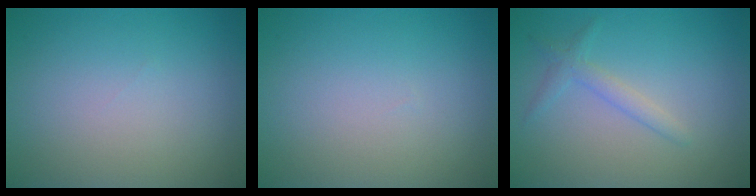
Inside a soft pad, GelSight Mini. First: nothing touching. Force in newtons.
{"total": 0.0}
{"total": 1.7, "press": 1.6, "slide": 0.2}